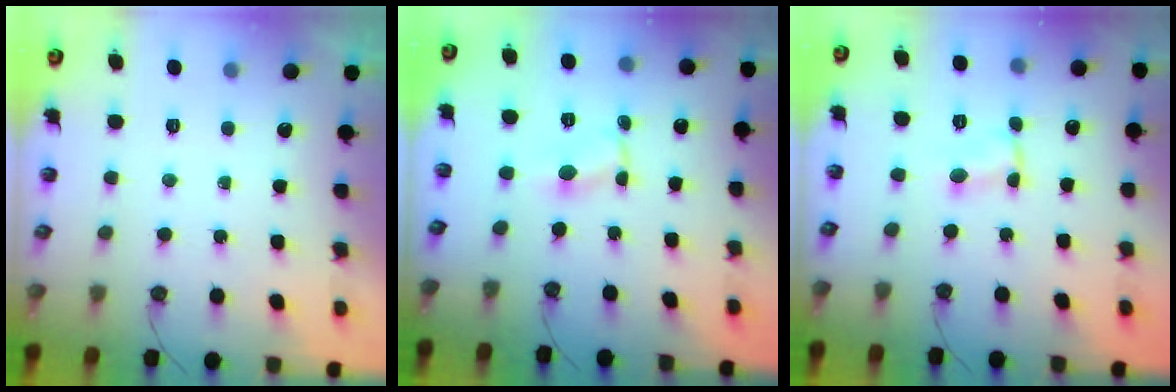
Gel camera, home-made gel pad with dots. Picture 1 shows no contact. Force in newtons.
{"total": 0.9, "press": 0.9, "slide": 0.1}
{"total": 1.8, "press": 1.8, "slide": 0.2}